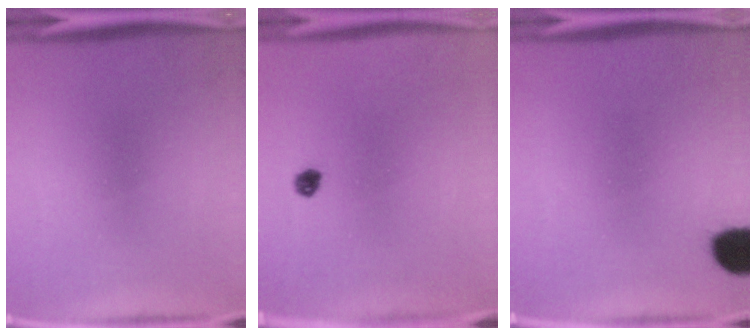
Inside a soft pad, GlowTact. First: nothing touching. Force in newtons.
{"total": 1.7}
{"total": 6.5}